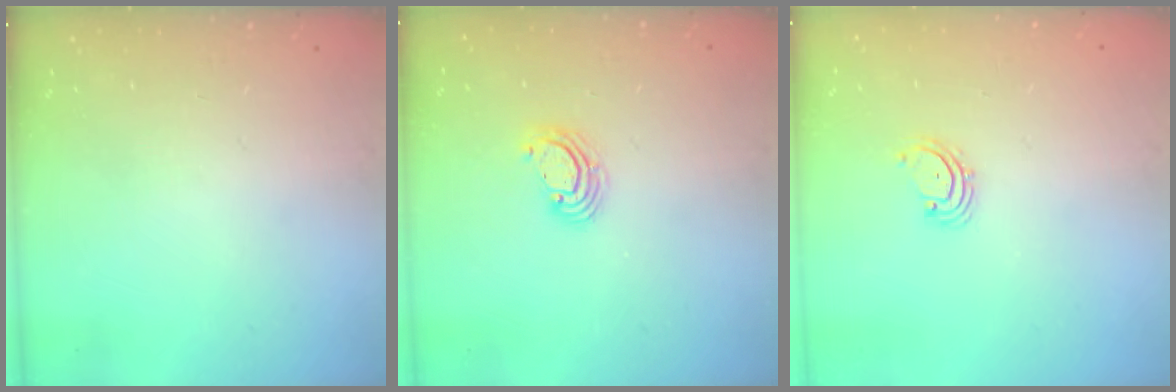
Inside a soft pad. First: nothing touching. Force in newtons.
{"total": 3.6, "press": 3.6, "slide": 0.3}
{"total": 2.3, "press": 2.3, "slide": 0.5}